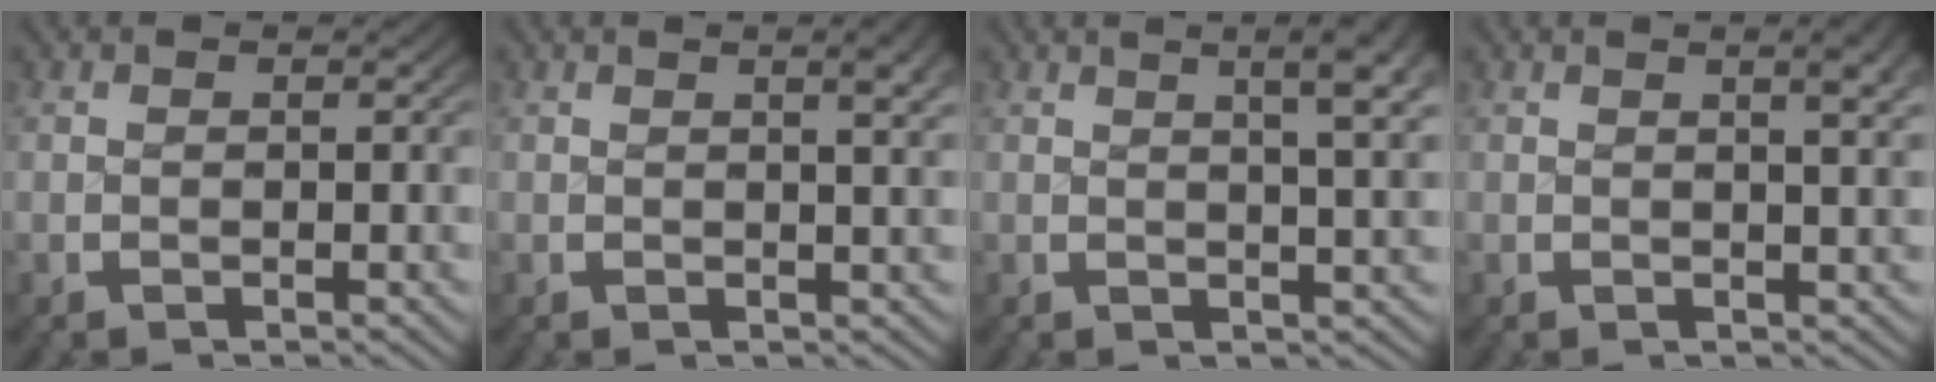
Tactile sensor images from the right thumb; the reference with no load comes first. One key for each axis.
{"total": 2.7, "fx": 1.2, "fy": 0.7, "fz": 2.4, "tx": -0.023, "ty": 0.007, "tz": 0.016}
{"total": 6.2, "fx": 2.8, "fy": 2.2, "fz": 5.1, "tx": -0.047, "ty": 0.013, "tz": 0.035}
{"total": 3.2, "fx": 1.4, "fy": 0.9, "fz": 2.8, "tx": -0.026, "ty": 0.008, "tz": 0.018}